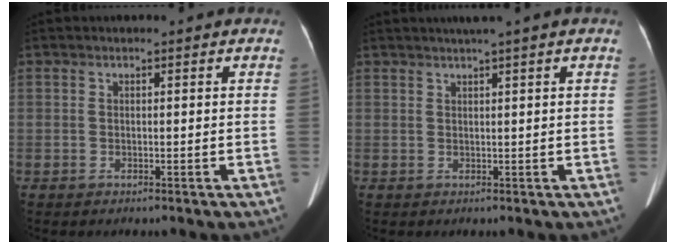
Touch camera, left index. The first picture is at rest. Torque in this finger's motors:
{"motor_torque": [-0.17, -1.52, 0.01, 0.04]}